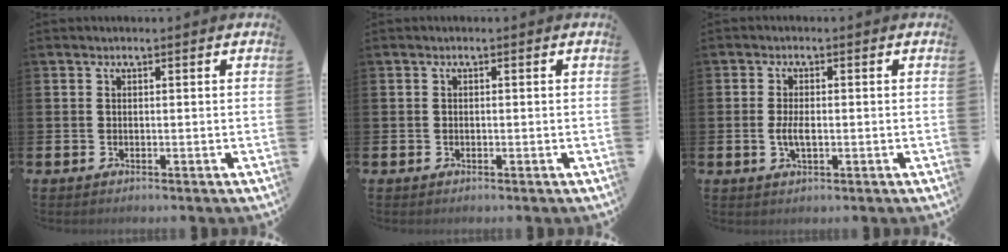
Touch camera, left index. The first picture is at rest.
{"total": 0.0}
{"total": 2.9, "force": [-0.3, 1.3, 2.6], "torque": [-0.037, -0.003, -0.010]}